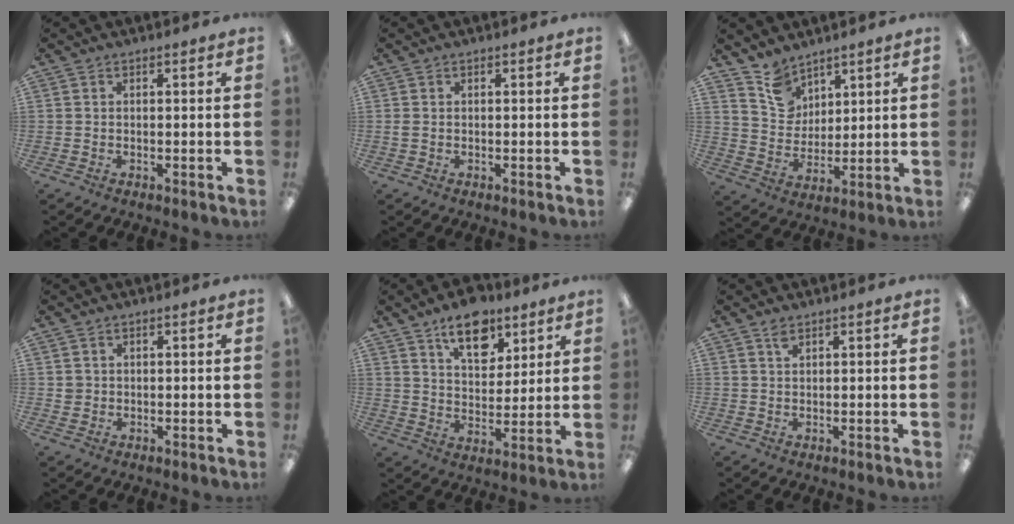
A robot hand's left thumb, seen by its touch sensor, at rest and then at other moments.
{"total": 1.0, "force": [0.1, 0.6, 0.8], "torque": [-0.018, 0.003, 0.001]}
{"total": 9.1, "force": [7.0, 5.7, 1.6], "torque": [-0.044, -0.038, 0.137]}
{"total": 1.4, "force": [0.4, 1.3, 0.2], "torque": [-0.007, 0.004, 0.006]}
{"total": 13.1, "force": [8.8, 7.0, 6.7], "torque": [-0.083, -0.044, 0.153]}
{"total": 1.5, "force": [1.2, 0.6, 0.7], "torque": [-0.018, 0.000, 0.022]}